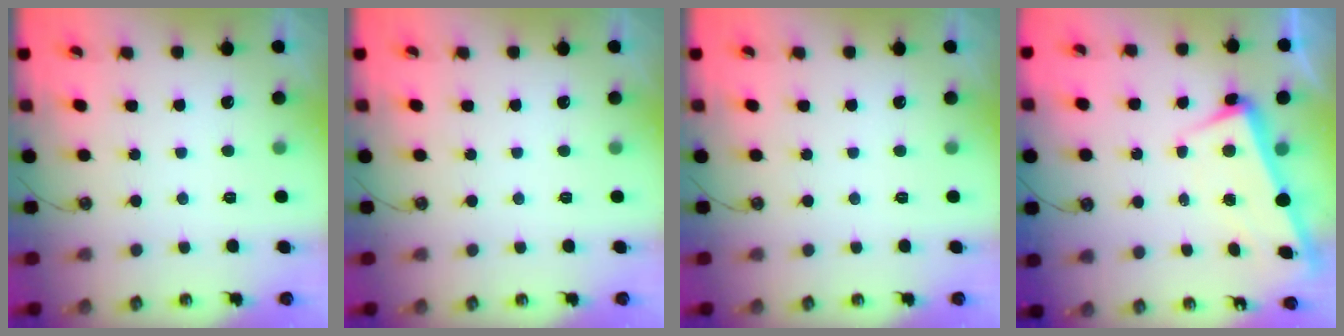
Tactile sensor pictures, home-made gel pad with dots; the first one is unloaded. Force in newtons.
{"total": 0.0}
{"total": 0.0}
{"total": 2.9, "press": 2.8, "slide": 1.0}